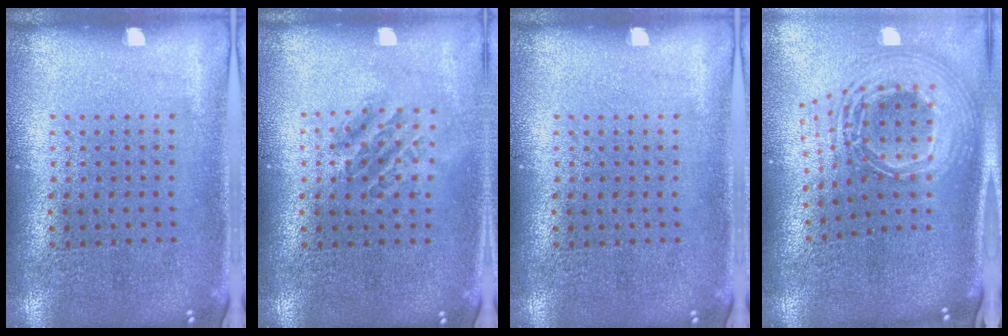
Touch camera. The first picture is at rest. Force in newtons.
{"total": 1.1, "press": 0.9, "slide": 0.5}
{"total": 0.0}
{"total": 2.8, "press": 1.9, "slide": 2.1}